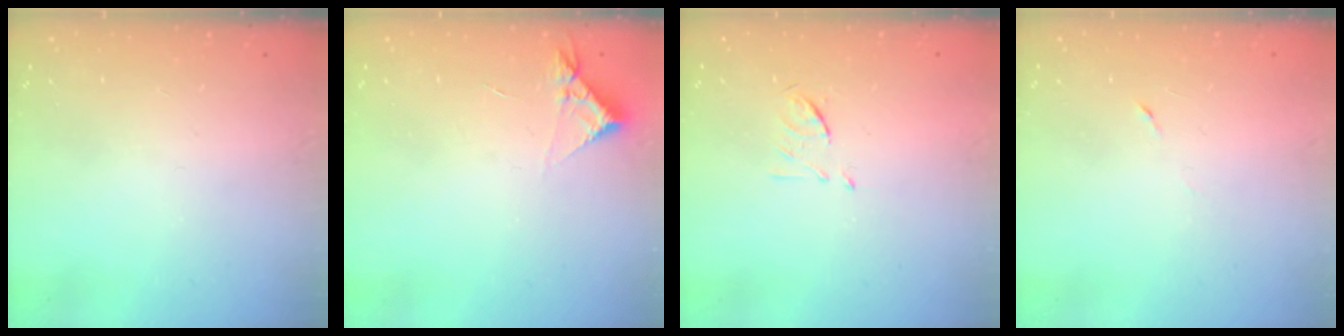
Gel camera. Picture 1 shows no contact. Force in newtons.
{"total": 3.1, "press": 3.1, "slide": 0.5}
{"total": 6.3, "press": 6.2, "slide": 1.0}
{"total": 3.3, "press": 3.0, "slide": 1.4}